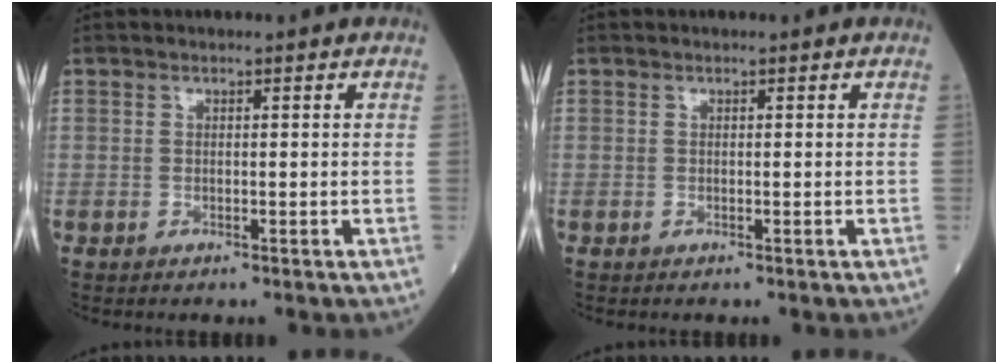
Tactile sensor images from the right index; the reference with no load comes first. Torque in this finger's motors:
{"motor_torque": [0.00, 0.00, 0.00, 0.00]}